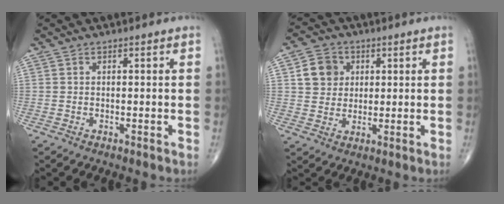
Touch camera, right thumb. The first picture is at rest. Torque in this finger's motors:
{"motor_torque": [-0.43, 0.36, 0.28, -0.05, 0.02]}